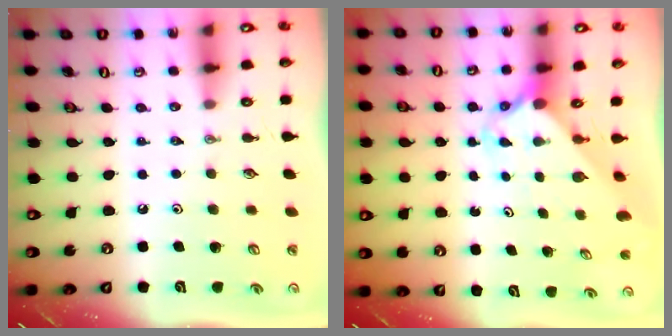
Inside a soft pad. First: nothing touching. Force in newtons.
{"total": 2.1, "press": 2.1, "slide": 0.1}